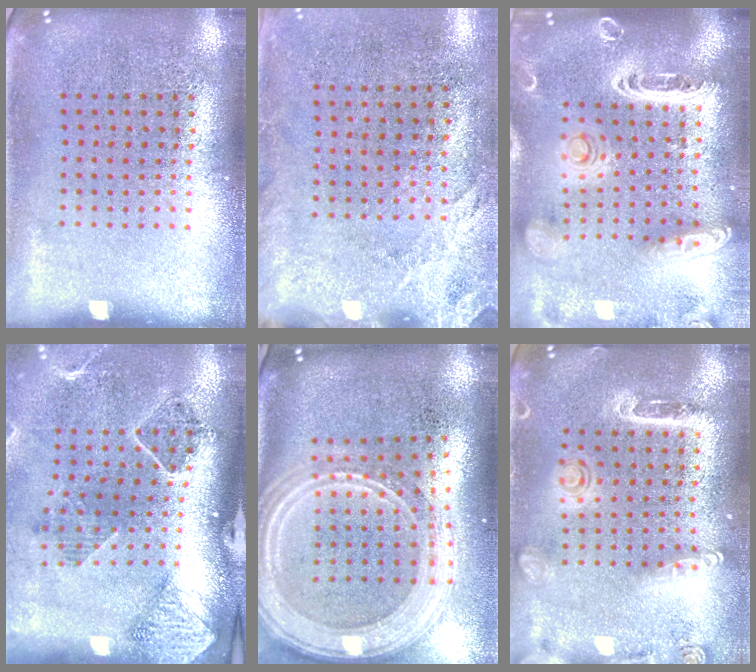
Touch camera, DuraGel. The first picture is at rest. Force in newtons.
{"total": 2.7, "press": 2.1, "slide": 1.6}
{"total": 3.1, "press": 2.6, "slide": 1.7}
{"total": 1.6, "press": 1.6, "slide": 0.2}
{"total": 3.1, "press": 2.5, "slide": 1.8}
{"total": 1.6, "press": 1.5, "slide": 0.6}